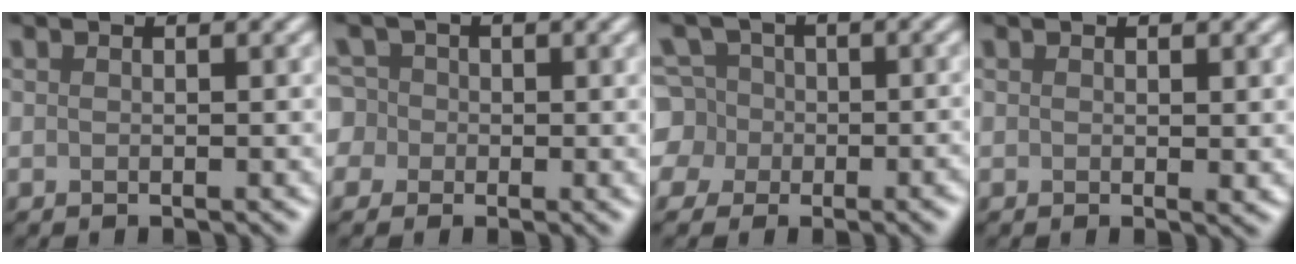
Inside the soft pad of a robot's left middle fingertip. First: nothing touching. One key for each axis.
{"total": 3.6, "fx": -0.2, "fy": 3.5, "fz": 0.7, "tx": -0.002, "ty": 0.026, "tz": -0.035}
{"total": 6.4, "fx": -1.5, "fy": 6.0, "fz": 1.4, "tx": -0.025, "ty": 0.019, "tz": -0.056}
{"total": 0.8, "fx": 0.3, "fy": 0.0, "fz": 0.7, "tx": -0.012, "ty": -0.001, "tz": 0.008}